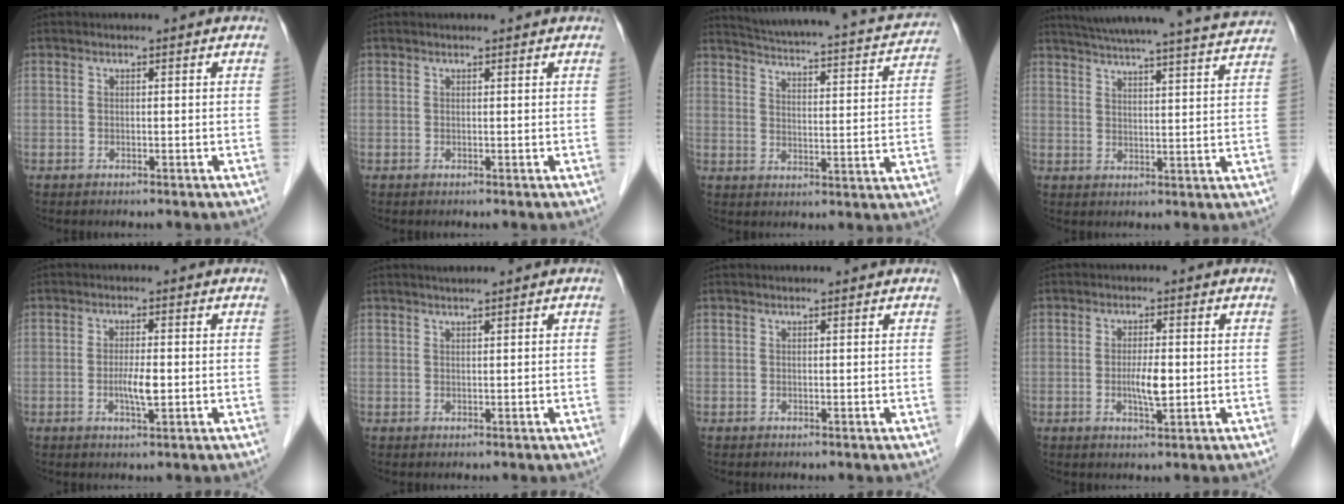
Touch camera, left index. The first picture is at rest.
{"total": 1.8, "force": [1.7, 0.3, 0.3], "torque": [-0.011, 0.013, 0.018]}
{"total": 19.8, "force": [17.8, 3.7, 7.8], "torque": [-0.118, -0.010, 0.219]}
{"total": 23.4, "force": [22.0, 0.6, 8.0], "torque": [-0.129, -0.023, 0.278]}
{"total": 3.1, "force": [-0.5, 0.5, 3.0], "torque": [-0.058, -0.003, -0.009]}
{"total": 1.6, "force": [1.4, -0.1, 0.8], "torque": [-0.011, 0.008, 0.026]}
{"total": 1.5, "force": [1.5, 0.2, 0.3], "torque": [-0.010, 0.013, 0.015]}
{"total": 3.5, "force": [-0.3, 0.7, 3.4], "torque": [-0.064, -0.003, -0.004]}